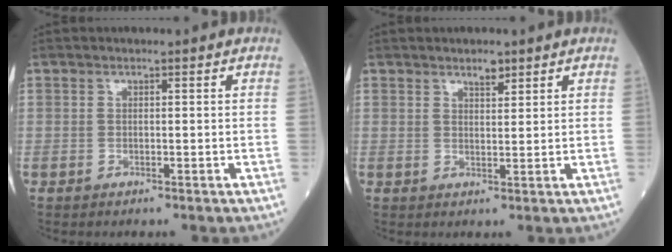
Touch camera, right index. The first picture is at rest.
{"total": 2.0, "force": [1.6, 0.6, 1.1], "torque": [-0.020, -0.001, 0.026]}